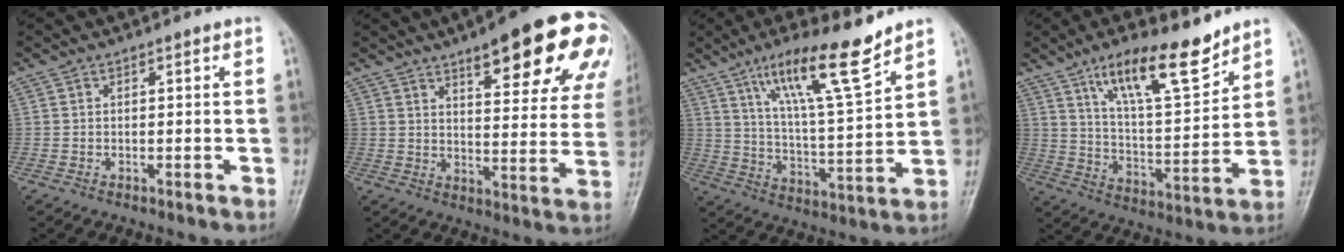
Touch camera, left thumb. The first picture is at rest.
{"total": 22.5, "force": [12.5, 6.6, 17.5], "torque": [-0.193, -0.035, 0.161]}
{"total": 15.1, "force": [10.3, 1.9, 10.8], "torque": [-0.179, -0.060, 0.185]}
{"total": 15.1, "force": [10.3, 4.2, 10.2], "torque": [-0.148, -0.063, 0.186]}